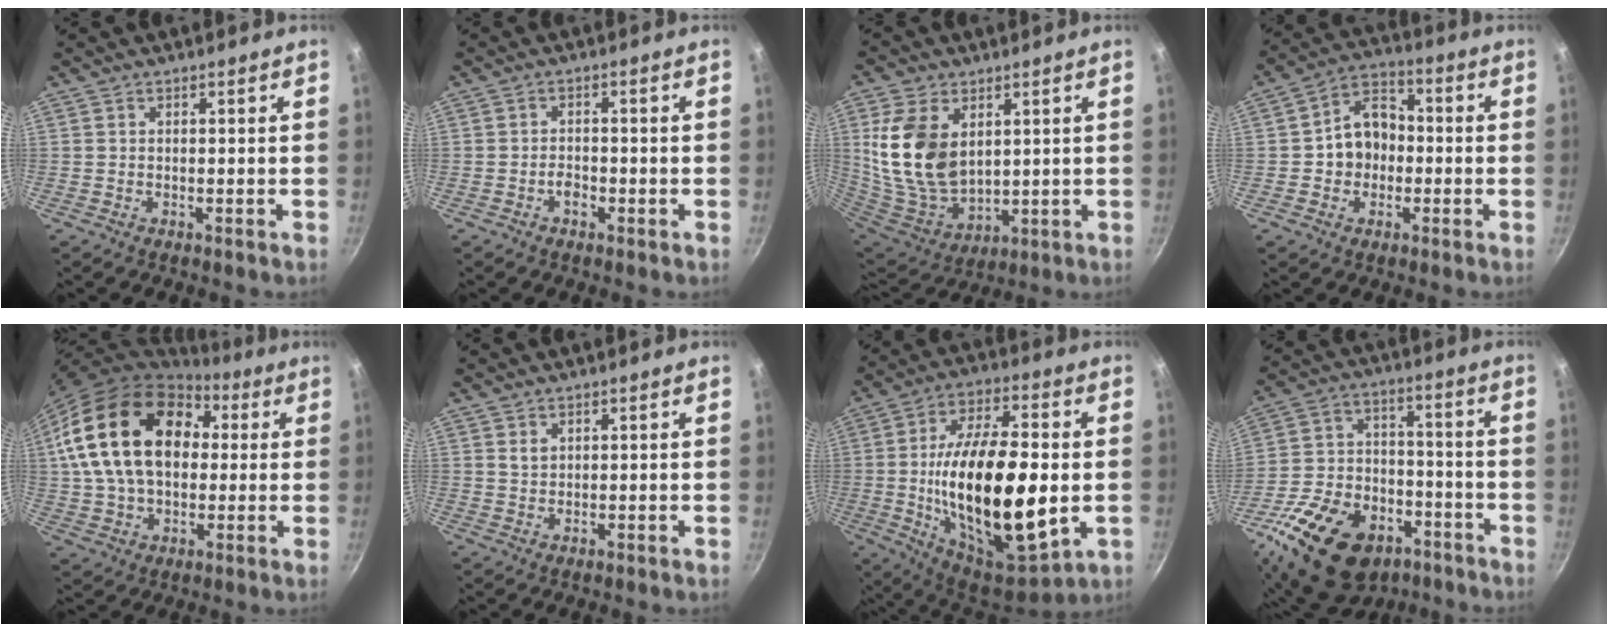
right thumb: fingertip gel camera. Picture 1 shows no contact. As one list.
[{"total": 2.2, "force": [-1.1, 1.3, 1.4], "torque": [-0.018, 0.013, -0.021]}, {"total": 17.1, "force": [4.3, 11.0, 12.3], "torque": [-0.229, -0.035, 0.099]}, {"total": 9.6, "force": [-0.9, 7.8, 5.5], "torque": [-0.045, 0.026, -0.028]}, {"total": 22.8, "force": [4.8, 15.5, 16.0], "torque": [-0.265, 0.025, 0.082]}, {"total": 1.6, "force": [0.8, 1.0, 0.9], "torque": [-0.014, -0.001, 0.017]}, {"total": 27.9, "force": [-2.1, 12.4, 24.9], "torque": [-0.427, 0.003, -0.026]}, {"total": 25.0, "force": [-13.2, 15.5, 14.5], "torque": [-0.236, 0.051, -0.211]}]